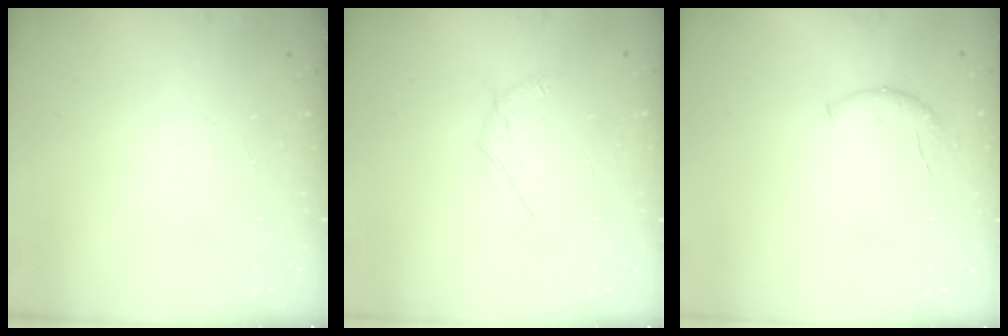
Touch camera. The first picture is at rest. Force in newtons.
{"total": 3.3, "press": 3.2, "slide": 0.7}
{"total": 6.5, "press": 6.4, "slide": 0.8}